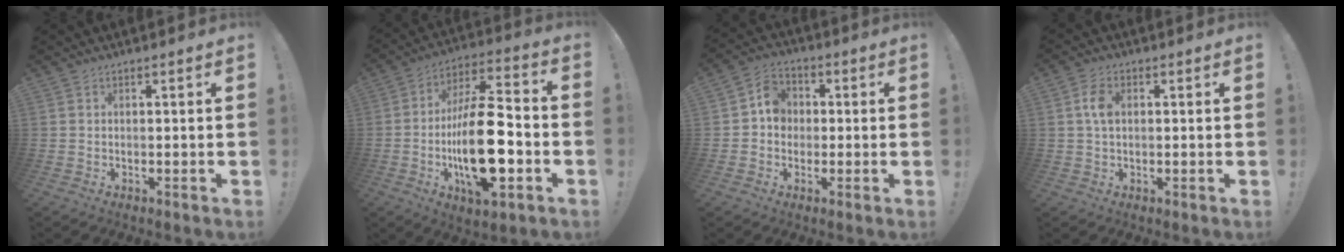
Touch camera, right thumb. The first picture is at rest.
{"total": 23.2, "force": [-5.2, 9.3, 20.6], "torque": [-0.369, 0.018, -0.080]}
{"total": 7.9, "force": [0.0, 7.2, 3.2], "torque": [-0.035, 0.013, 0.005]}
{"total": 5.2, "force": [0.9, 3.3, 4.0], "torque": [-0.067, 0.002, 0.012]}